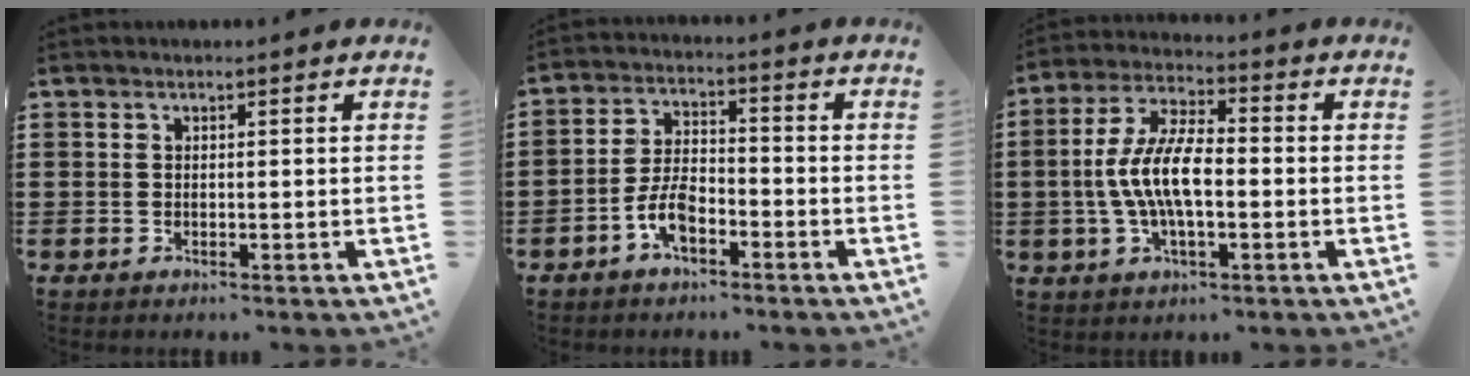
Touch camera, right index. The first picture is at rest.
{"total": 6.1, "force": [-3.2, 2.6, 4.5], "torque": [-0.108, 0.002, -0.068]}
{"total": 9.4, "force": [-1.3, 3.6, 8.6], "torque": [-0.198, -0.009, -0.032]}